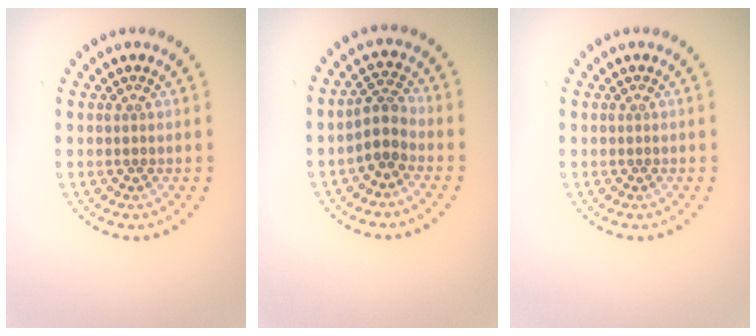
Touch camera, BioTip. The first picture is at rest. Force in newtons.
{"total": 2.5, "press": 2.0, "slide": 1.4}
{"total": 0.0}